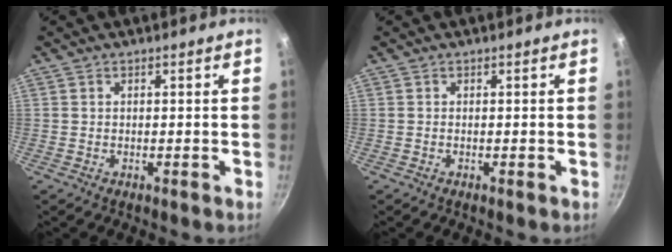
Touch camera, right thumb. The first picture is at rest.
{"total": 0.0}